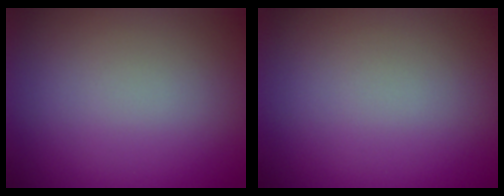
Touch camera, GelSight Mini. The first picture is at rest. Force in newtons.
{"total": 0.0}